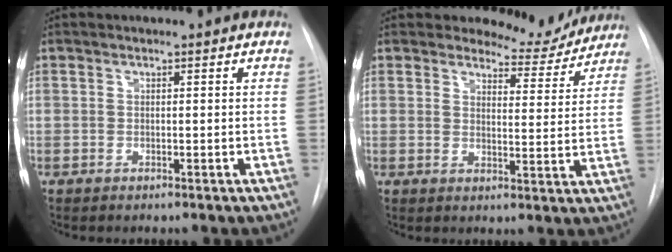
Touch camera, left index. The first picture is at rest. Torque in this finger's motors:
{"motor_torque": [0.81, -0.92, 0.09, -0.01]}